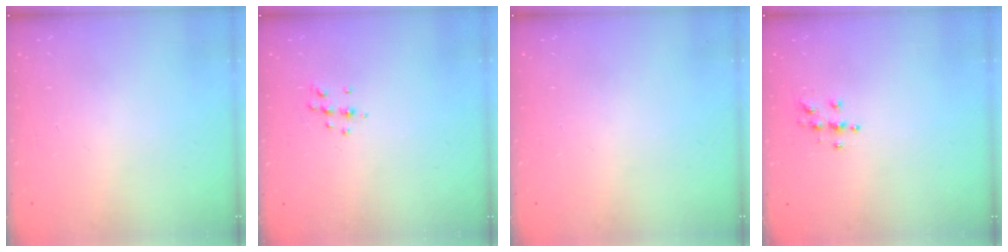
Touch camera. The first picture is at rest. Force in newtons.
{"total": 5.7, "press": 5.6, "slide": 1.0}
{"total": 0.0}
{"total": 4.9, "press": 4.9, "slide": 0.2}